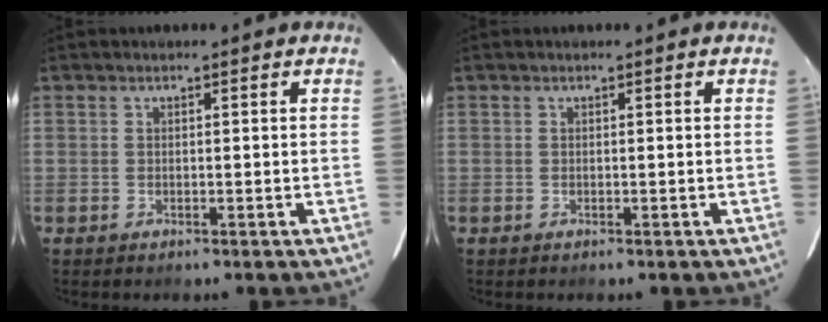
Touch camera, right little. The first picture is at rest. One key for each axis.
{"total": 0.0}